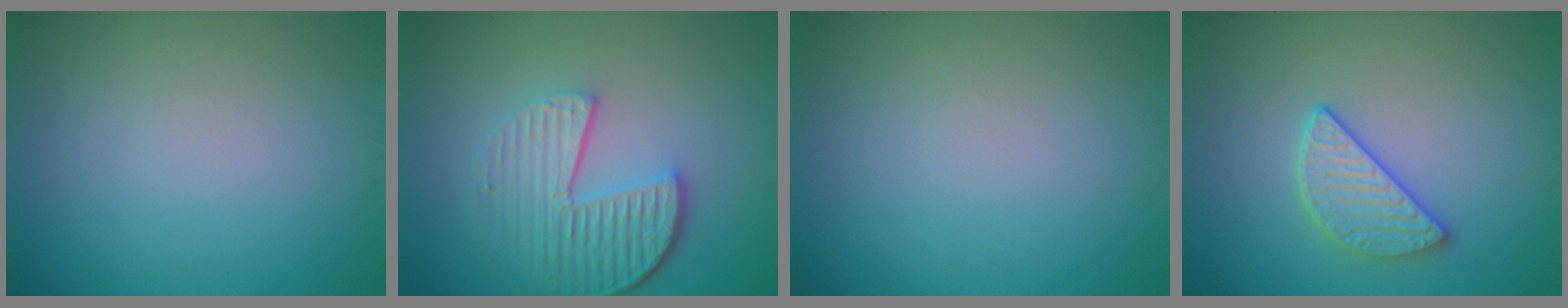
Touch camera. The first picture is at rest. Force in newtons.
{"total": 5.7, "press": 4.2, "slide": 3.9}
{"total": 0.0}
{"total": 2.9, "press": 2.6, "slide": 1.1}